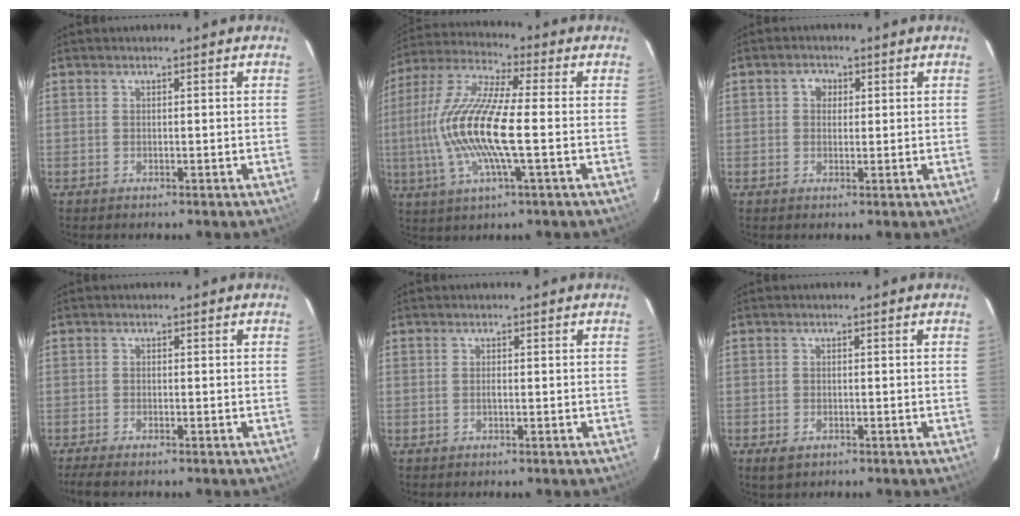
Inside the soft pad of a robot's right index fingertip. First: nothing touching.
{"total": 16.5, "force": [-1.7, 2.7, 16.2], "torque": [-0.323, -0.002, -0.040]}
{"total": 2.3, "force": [0.5, 2.1, 0.8], "torque": [-0.012, 0.010, 0.006]}
{"total": 3.8, "force": [-3.2, 0.8, 2.0], "torque": [-0.054, -0.015, -0.059]}
{"total": 0.8, "force": [-0.2, 0.3, 0.7], "torque": [-0.014, 0.001, -0.005]}
{"total": 2.9, "force": [-1.7, 1.9, 1.4], "torque": [-0.030, -0.006, -0.026]}